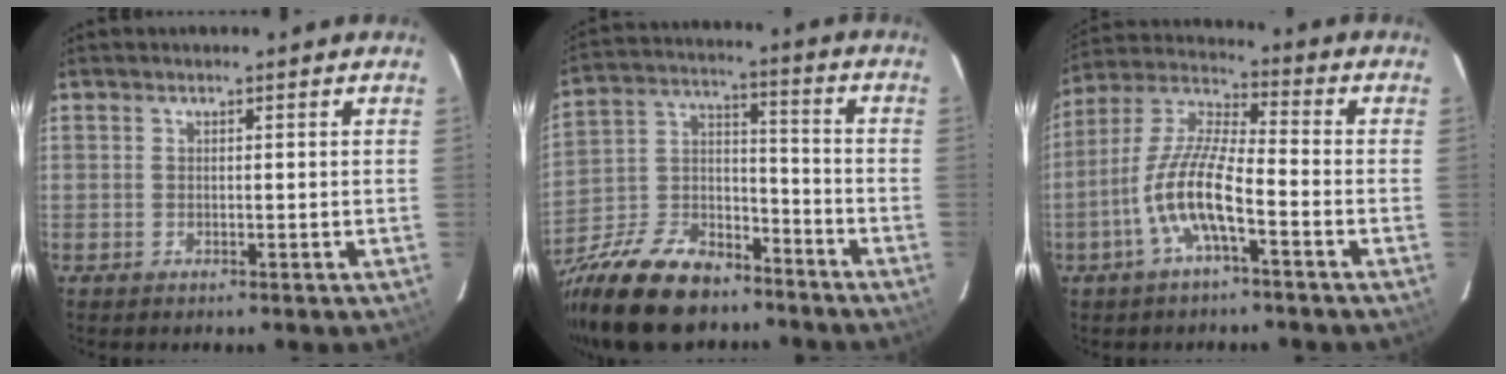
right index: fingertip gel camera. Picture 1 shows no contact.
{"total": 22.7, "force": [-16.8, 10.9, 10.9], "torque": [-0.248, 0.012, -0.278]}
{"total": 10.3, "force": [-4.4, 2.2, 9.0], "torque": [-0.199, 0.003, -0.087]}